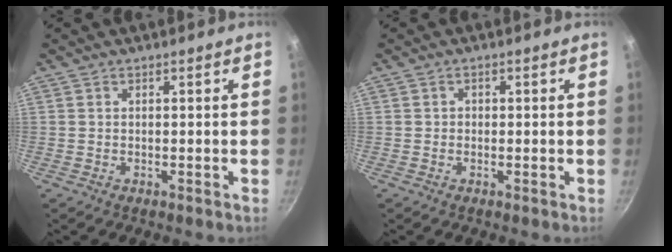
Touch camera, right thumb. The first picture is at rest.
{"total": 0.8, "force": [0.0, 0.7, 0.4], "torque": [0.003, 0.003, -0.005]}